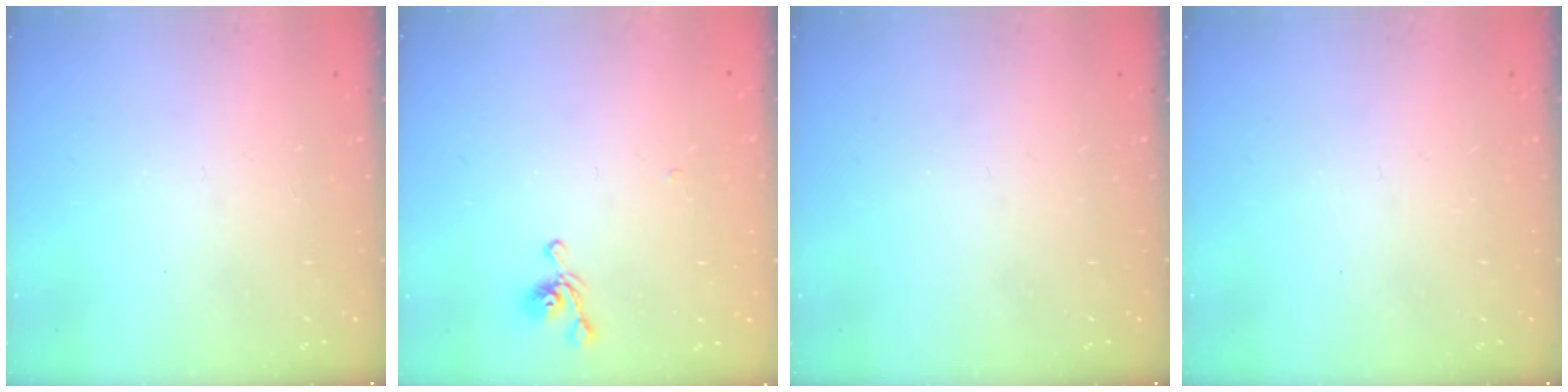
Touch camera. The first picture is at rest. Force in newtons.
{"total": 4.0, "press": 4.0, "slide": 0.4}
{"total": 0.0}
{"total": 0.0}